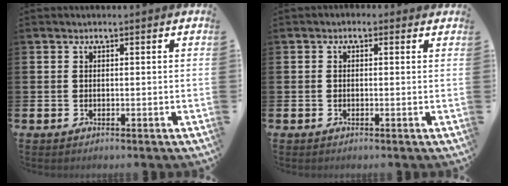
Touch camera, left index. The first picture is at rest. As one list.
[{"total": 0.7, "force": [-0.3, 0.5, 0.3], "torque": [-0.004, 0.006, -0.009]}]